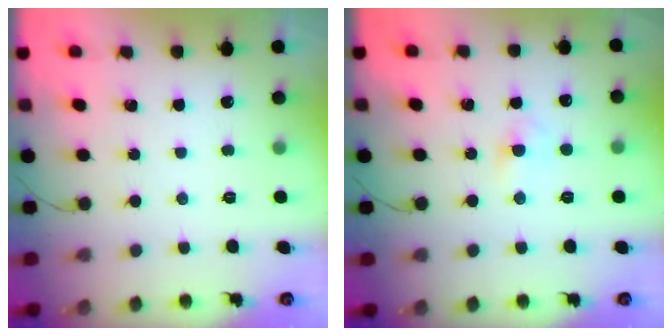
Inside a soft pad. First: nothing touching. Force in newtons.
{"total": 3.1, "press": 2.9, "slide": 1.2}